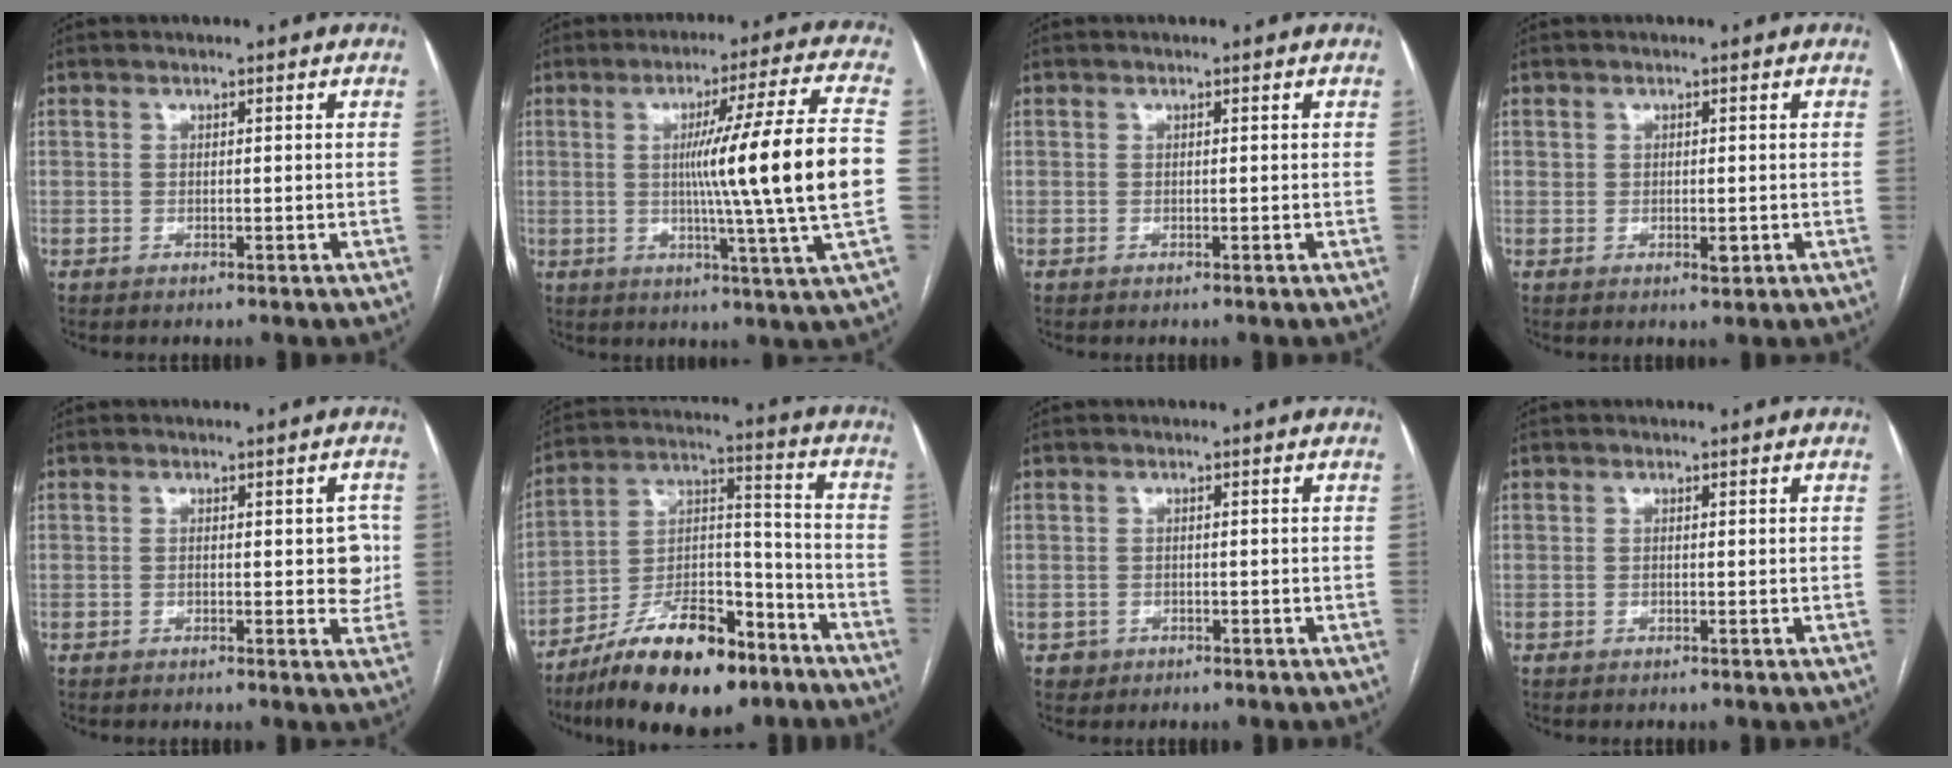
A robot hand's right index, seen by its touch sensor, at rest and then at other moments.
{"total": 17.7, "force": [-0.2, -2.6, 17.5], "torque": [-0.261, -0.009, -0.016]}
{"total": 0.0}
{"total": 1.6, "force": [-0.1, 1.0, 1.3], "torque": [-0.018, 0.000, 0.004]}
{"total": 4.2, "force": [0.0, 1.8, 3.8], "torque": [-0.035, 0.005, -0.001]}
{"total": 19.3, "force": [-13.4, 6.3, 12.4], "torque": [-0.212, 0.018, -0.225]}
{"total": 1.5, "force": [-0.8, 1.3, -0.1], "torque": [0.000, 0.007, -0.011]}
{"total": 0.0}